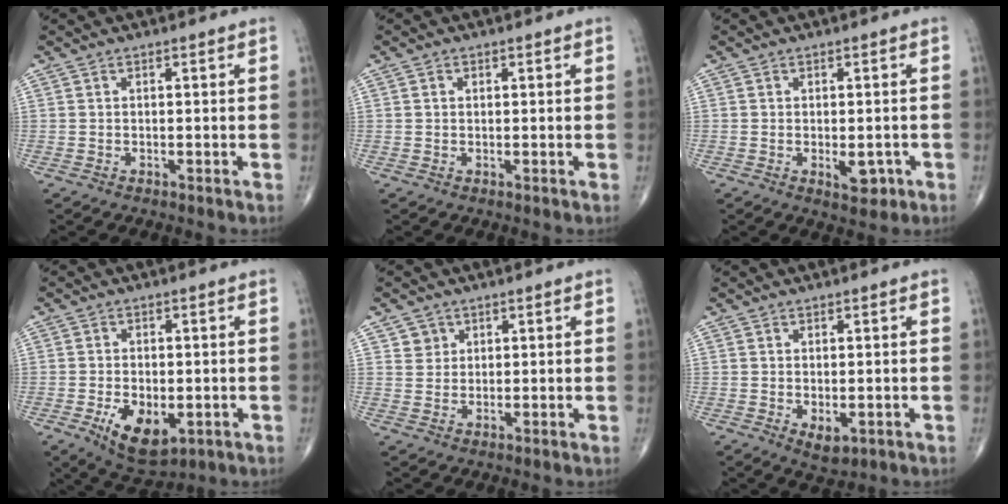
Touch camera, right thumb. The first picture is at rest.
{"total": 0.8, "force": [0.3, 0.7, 0.4], "torque": [-0.004, 0.000, 0.004]}
{"total": 3.8, "force": [-1.2, 1.9, 3.1], "torque": [-0.029, -0.003, -0.009]}
{"total": 9.6, "force": [-3.0, 5.2, 7.5], "torque": [-0.113, -0.006, -0.035]}
{"total": 2.8, "force": [1.4, 2.4, 0.2], "torque": [0.017, -0.007, 0.019]}
{"total": 3.5, "force": [-0.8, 1.9, 2.9], "torque": [-0.041, -0.008, -0.003]}